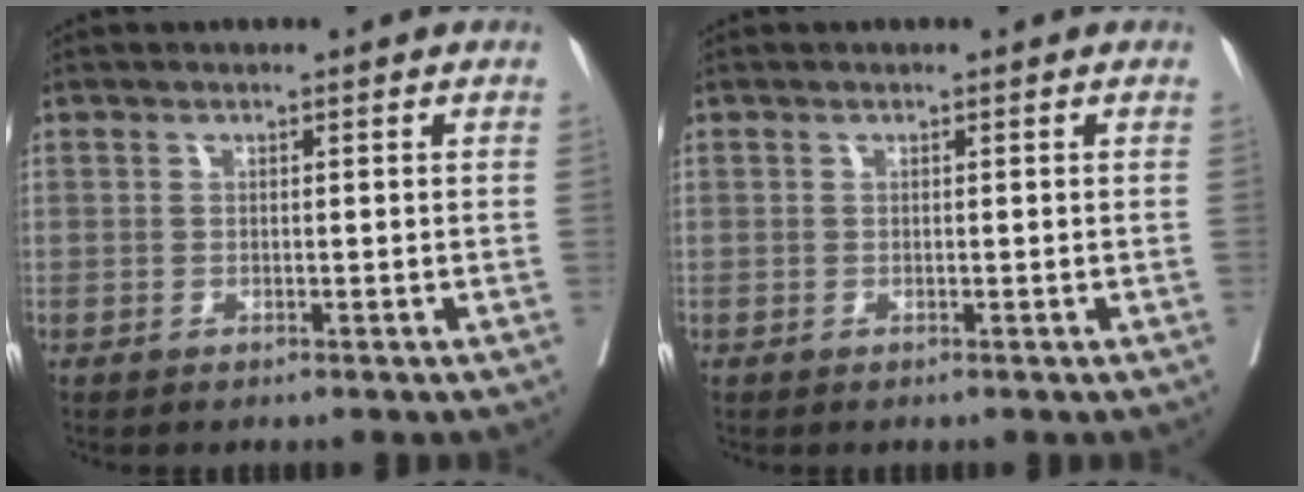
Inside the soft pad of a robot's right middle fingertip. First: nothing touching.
{"total": 0.0}